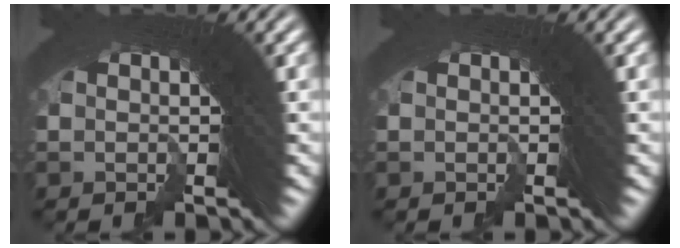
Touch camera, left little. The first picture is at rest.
{"total": 0.0}